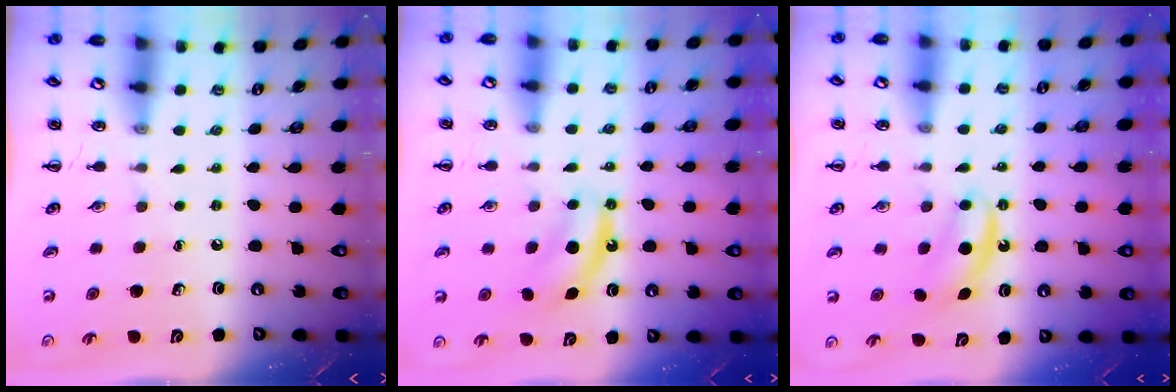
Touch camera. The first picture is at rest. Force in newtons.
{"total": 6.3, "press": 6.2, "slide": 1.2}
{"total": 5.6, "press": 5.5, "slide": 1.3}